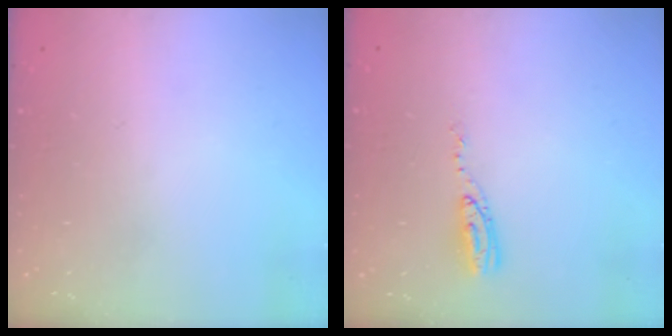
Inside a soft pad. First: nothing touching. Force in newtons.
{"total": 5.9, "press": 5.9, "slide": 0.4}